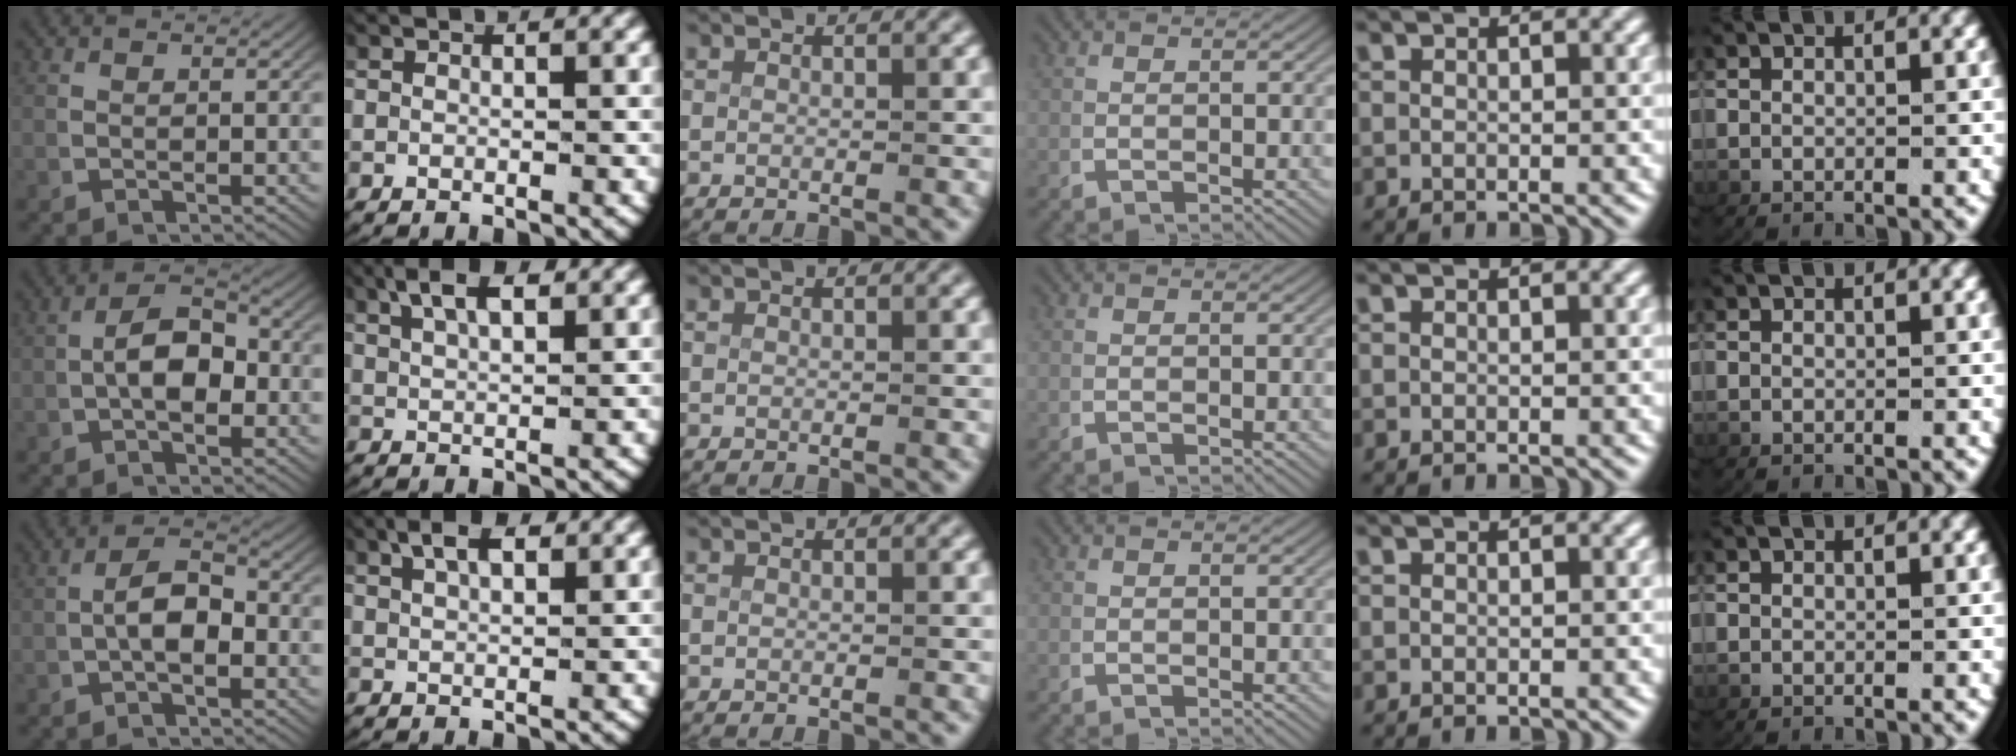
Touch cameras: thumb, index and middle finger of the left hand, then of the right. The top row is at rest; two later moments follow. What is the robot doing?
{"motion": "lift_and_place", "object": "key"}